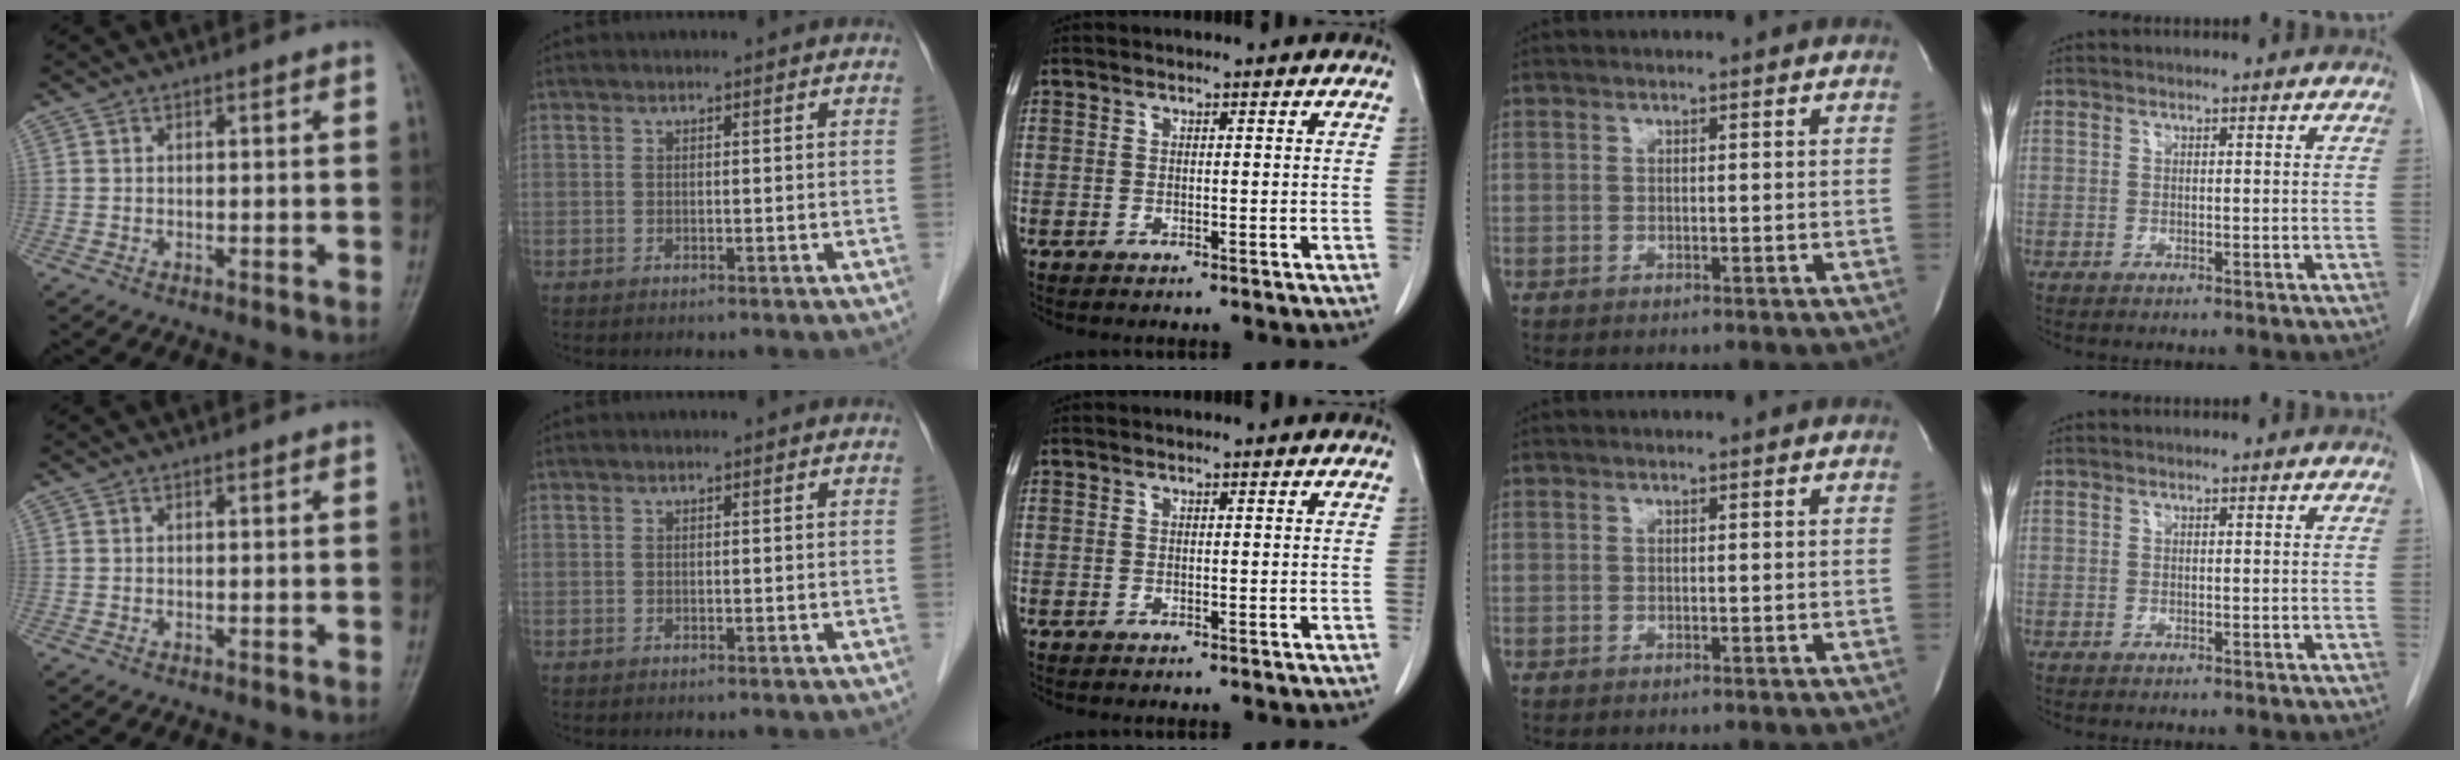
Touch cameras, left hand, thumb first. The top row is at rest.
{}